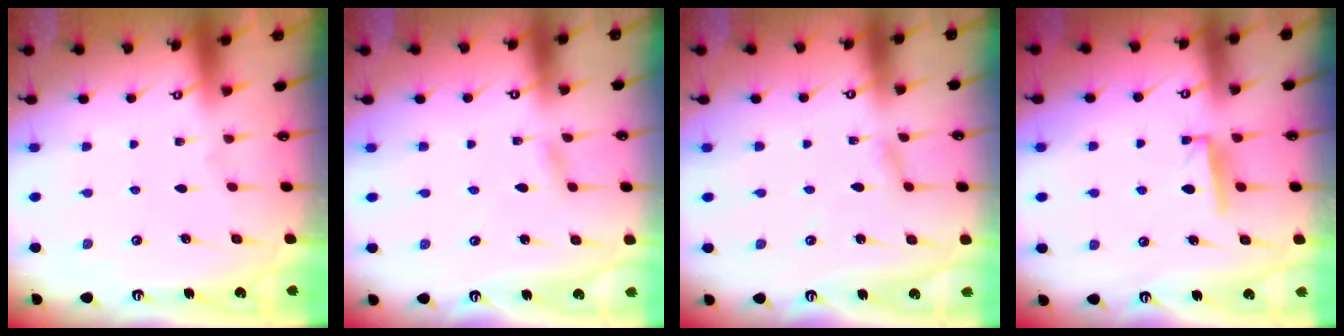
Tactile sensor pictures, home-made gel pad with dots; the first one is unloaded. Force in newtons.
{"total": 1.1, "press": 1.1, "slide": 0.1}
{"total": 2.5, "press": 2.5, "slide": 0.1}
{"total": 5.3, "press": 5.2, "slide": 0.6}